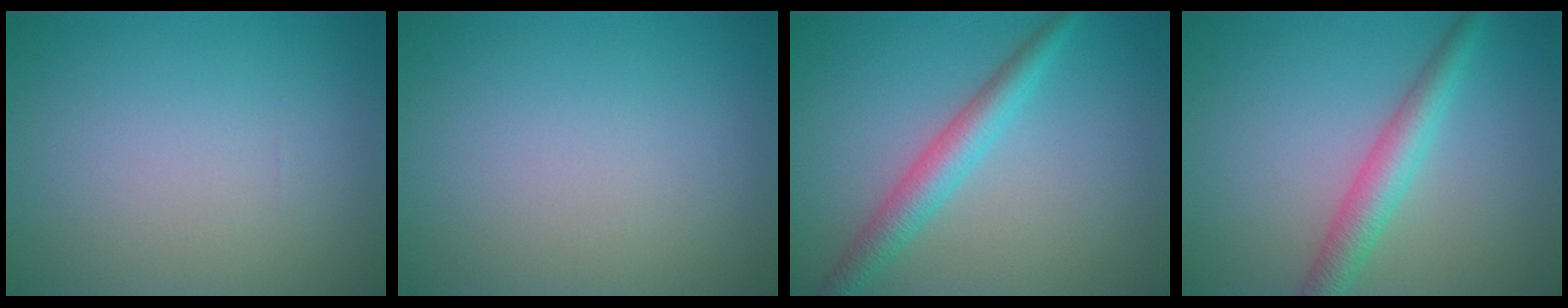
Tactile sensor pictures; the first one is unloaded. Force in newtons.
{"total": 0.0}
{"total": 3.5, "press": 3.5, "slide": 0.1}
{"total": 3.6, "press": 3.6, "slide": 0.1}